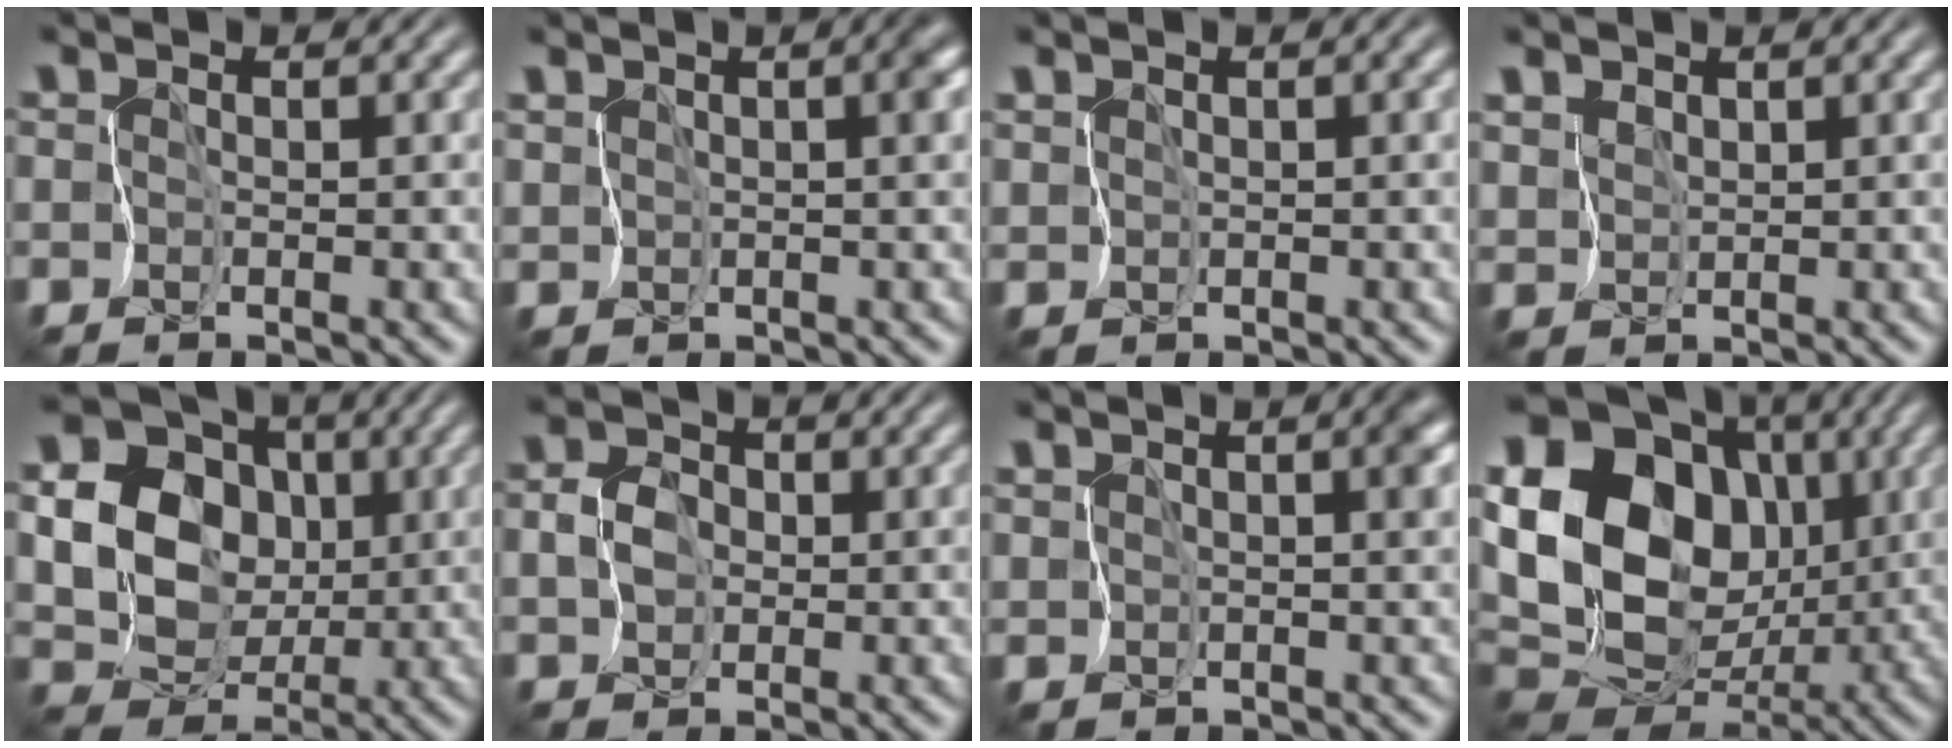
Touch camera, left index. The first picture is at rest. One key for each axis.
{"total": 2.8, "fx": 0.7, "fy": 1.0, "fz": 2.5, "tx": -0.032, "ty": 0.004, "tz": 0.014}
{"total": 0.9, "fx": 0.4, "fy": 0.3, "fz": 0.7, "tx": -0.015, "ty": 0.000, "tz": 0.008}
{"total": 1.3, "fx": 1.1, "fy": 0.6, "fz": 0.1, "tx": -0.015, "ty": 0.002, "tz": 0.030}
{"total": 13.4, "fx": 1.4, "fy": 12.1, "fz": 5.6, "tx": -0.162, "ty": 0.027, "tz": 0.001}
{"total": 2.4, "fx": 0.0, "fy": 2.0, "fz": 1.3, "tx": -0.028, "ty": 0.004, "tz": -0.004}
{"total": 3.4, "fx": 1.2, "fy": 1.4, "fz": 2.9, "tx": -0.039, "ty": 0.005, "tz": 0.020}
{"total": 20.2, "fx": 3.3, "fy": 16.2, "fz": 11.6, "tx": -0.232, "ty": 0.026, "tz": 0.049}